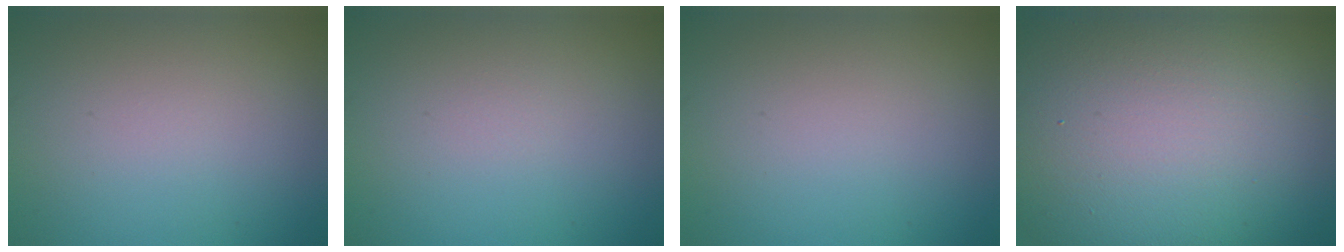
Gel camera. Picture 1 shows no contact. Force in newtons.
{"total": 0.0}
{"total": 0.0}
{"total": 21.6, "press": 21.6, "slide": 1.3}